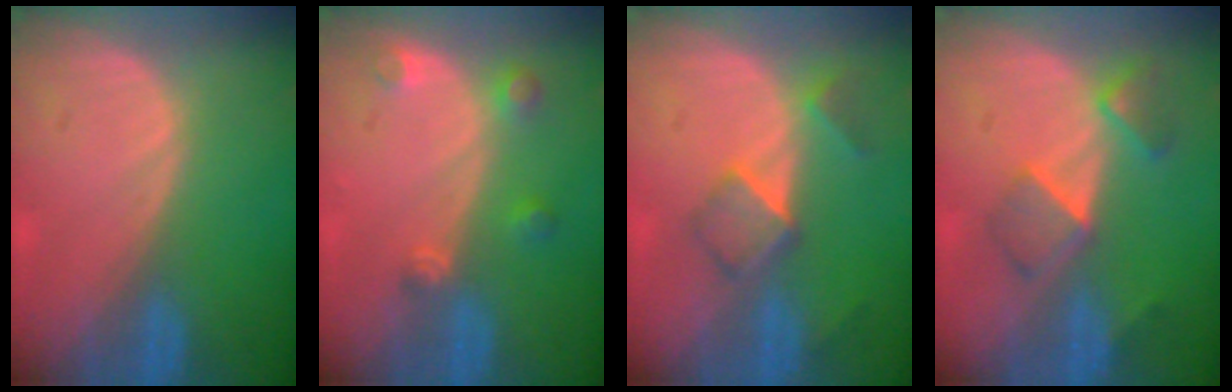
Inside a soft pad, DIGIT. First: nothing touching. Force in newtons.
{"total": 3.2, "press": 2.9, "slide": 1.3}
{"total": 5.2, "press": 4.5, "slide": 2.7}
{"total": 5.6, "press": 5.1, "slide": 2.2}